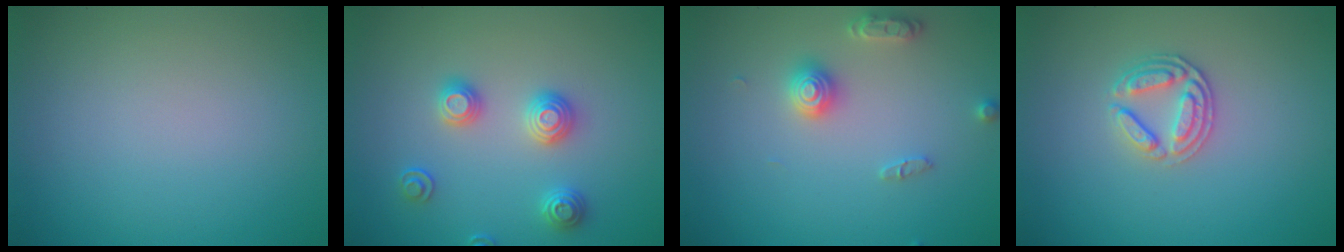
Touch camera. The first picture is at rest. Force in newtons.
{"total": 2.8, "press": 2.7, "slide": 0.8}
{"total": 2.8, "press": 2.8, "slide": 0.3}
{"total": 2.7, "press": 2.5, "slide": 0.8}